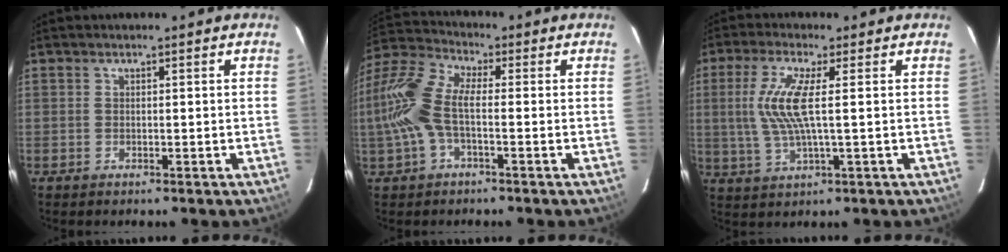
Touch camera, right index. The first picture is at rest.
{"total": 11.4, "force": [-1.6, 4.6, 10.4], "torque": [-0.233, 0.013, -0.038]}
{"total": 8.5, "force": [1.0, 0.8, 8.4], "torque": [-0.175, 0.000, 0.024]}